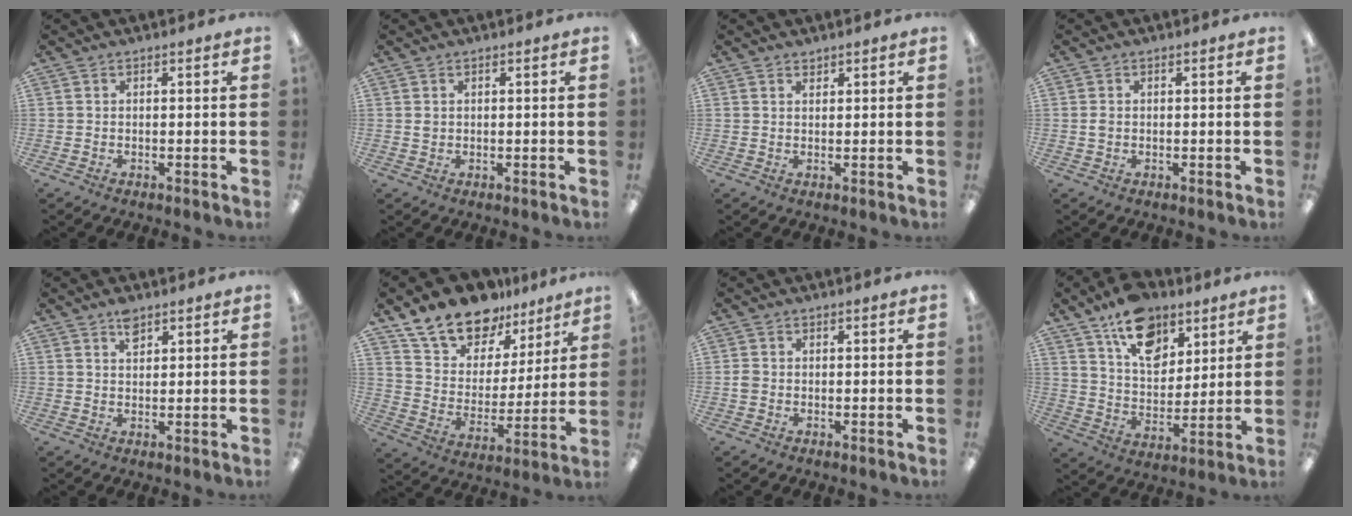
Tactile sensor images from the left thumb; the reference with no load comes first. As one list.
[{"total": 1.1, "force": [0.5, 0.9, 0.3], "torque": [-0.007, 0.004, 0.008]}, {"total": 1.3, "force": [1.2, 0.5, 0.0], "torque": [0.007, -0.005, 0.022]}, {"total": 1.2, "force": [0.1, 1.0, 0.8], "torque": [-0.015, 0.005, 0.000]}, {"total": 3.4, "force": [2.3, 1.8, 1.8], "torque": [-0.024, -0.006, 0.040]}, {"total": 16.4, "force": [13.2, 8.7, 4.6], "torque": [-0.106, -0.089, 0.247]}, {"total": 1.5, "force": [-0.2, 1.3, 0.7], "torque": [-0.012, 0.004, -0.005]}, {"total": 15.6, "force": [10.0, 9.2, 7.5], "torque": [-0.113, -0.049, 0.183]}]